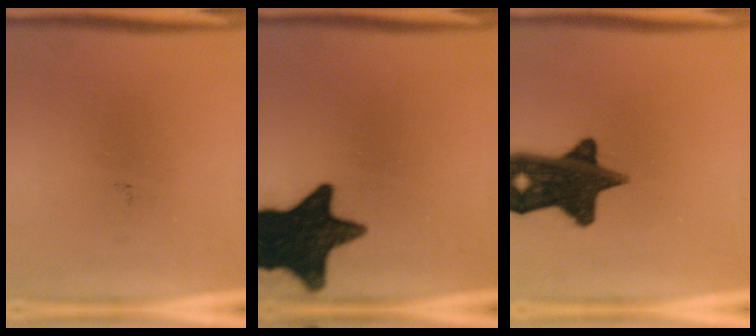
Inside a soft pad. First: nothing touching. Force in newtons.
{"total": 17.6}
{"total": 16.4}